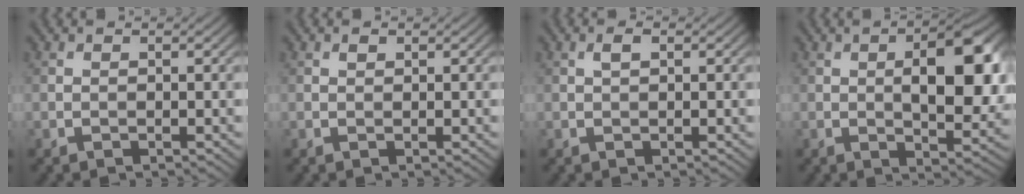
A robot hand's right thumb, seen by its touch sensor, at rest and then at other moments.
{"total": 0.6, "force": [0.3, 0.3, 0.4], "torque": [-0.005, -0.001, 0.006]}
{"total": 1.3, "force": [0.4, 0.5, 1.2], "torque": [-0.022, 0.001, 0.005]}
{"total": 9.8, "force": [1.1, 4.2, 8.7], "torque": [-0.128, 0.005, 0.017]}